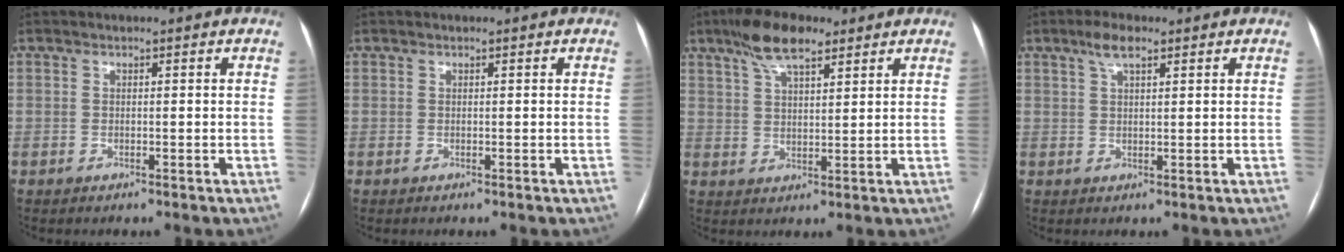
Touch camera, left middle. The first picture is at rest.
{"total": 0.0}
{"total": 8.0, "force": [5.5, 2.4, 5.3], "torque": [-0.103, 0.017, 0.098]}
{"total": 3.4, "force": [2.2, 0.9, 2.5], "torque": [-0.052, 0.010, 0.042]}